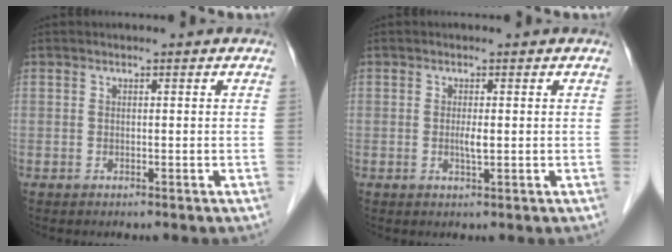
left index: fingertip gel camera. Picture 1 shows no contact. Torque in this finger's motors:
{"motor_torque": [0.34, 0.24, 0.04, 0.01]}